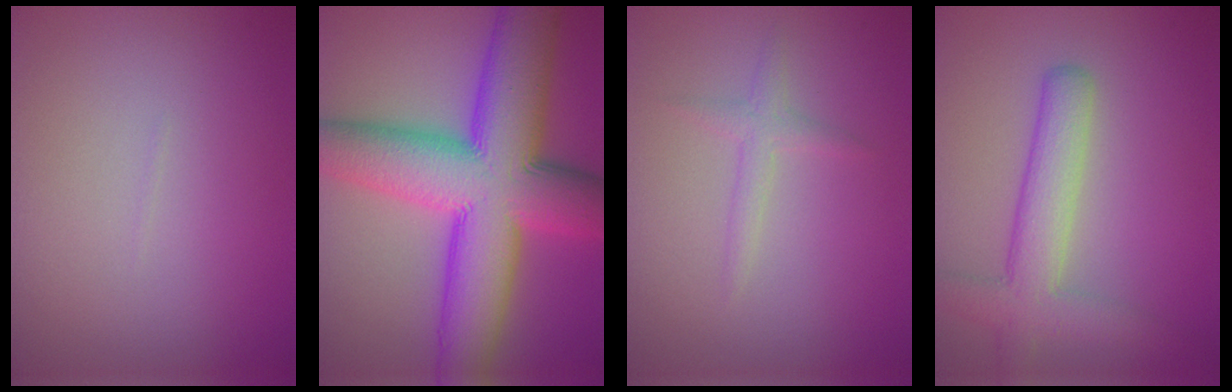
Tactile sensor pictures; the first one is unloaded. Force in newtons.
{"total": 14.9, "press": 14.9, "slide": 0.3}
{"total": 1.5, "press": 1.5, "slide": 0.0}
{"total": 3.8, "press": 3.8, "slide": 0.4}